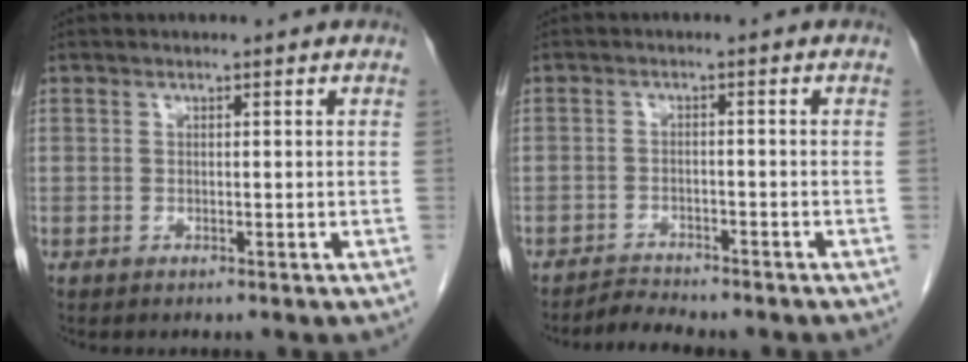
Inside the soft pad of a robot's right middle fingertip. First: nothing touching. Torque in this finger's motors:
{"motor_torque": [0.01, 0.00, 0.03, 0.00]}